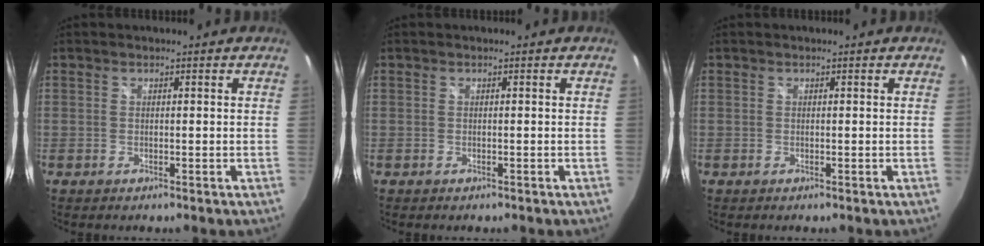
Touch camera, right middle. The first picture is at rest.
{"total": 0.0}
{"total": 0.0}